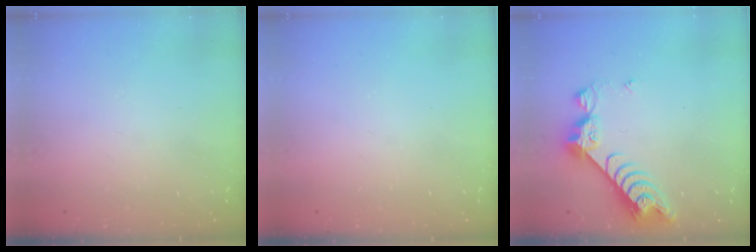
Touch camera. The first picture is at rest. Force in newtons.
{"total": 0.0}
{"total": 9.0, "press": 8.9, "slide": 0.9}